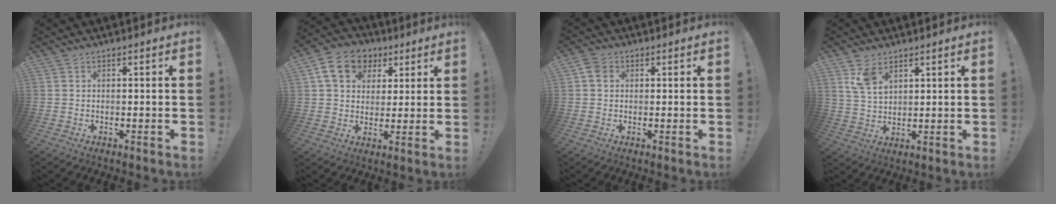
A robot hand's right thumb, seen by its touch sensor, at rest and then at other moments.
{"total": 13.0, "force": [5.1, 10.4, 5.8], "torque": [-0.089, -0.007, 0.104]}
{"total": 3.3, "force": [0.9, 2.6, 1.8], "torque": [-0.037, 0.008, 0.020]}
{"total": 6.9, "force": [4.5, 3.7, 3.8], "torque": [-0.063, -0.020, 0.085]}